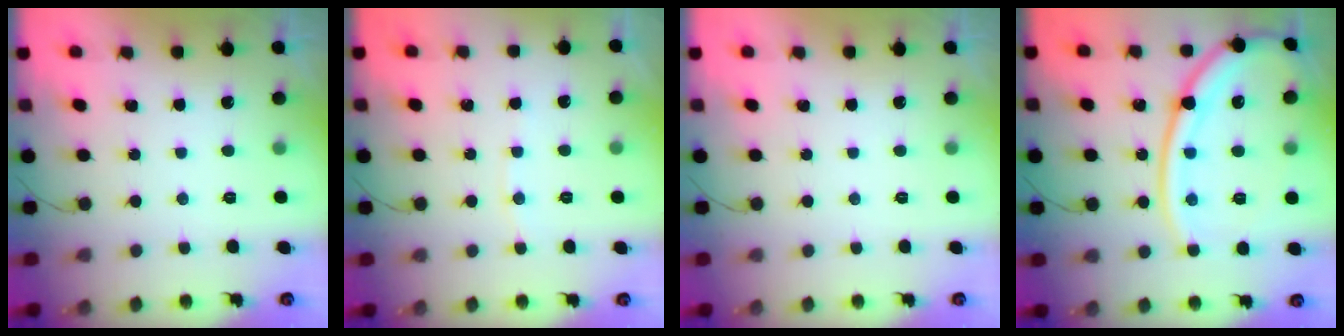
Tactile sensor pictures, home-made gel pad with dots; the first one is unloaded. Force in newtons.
{"total": 3.6, "press": 3.6, "slide": 0.5}
{"total": 0.0}
{"total": 18.3, "press": 18.2, "slide": 2.3}